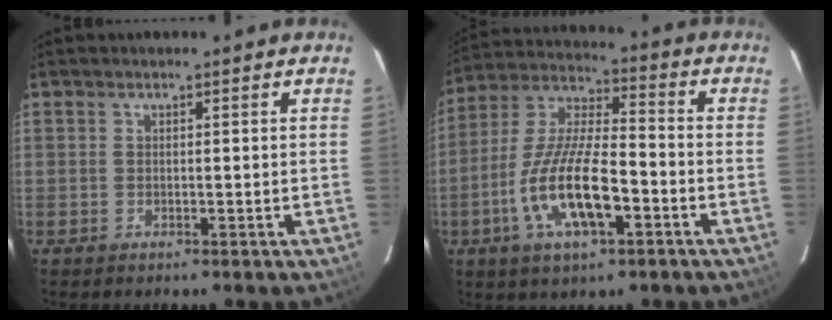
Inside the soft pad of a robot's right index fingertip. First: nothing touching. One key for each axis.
{"total": 15.5, "fx": -5.8, "fy": 5.1, "fz": 13.5, "tx": -0.282, "ty": -0.008, "tz": -0.109}